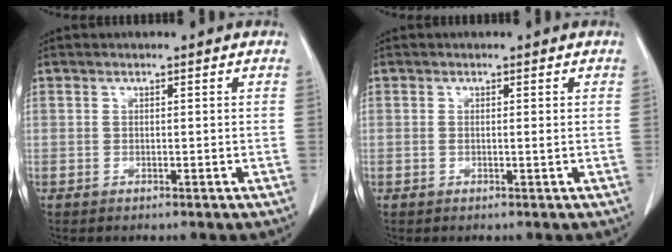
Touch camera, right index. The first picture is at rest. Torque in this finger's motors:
{"motor_torque": [0.03, -0.02, 0.08, 0.01]}